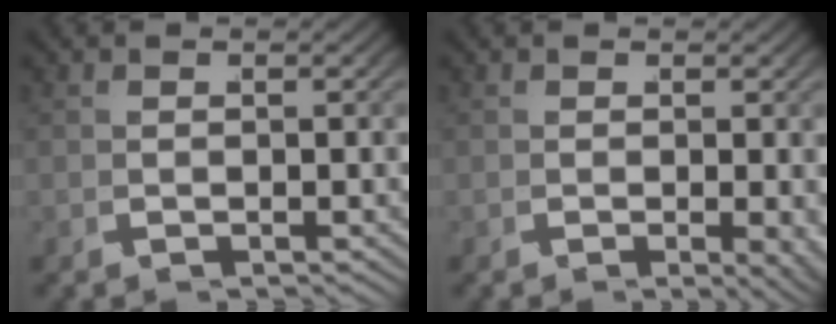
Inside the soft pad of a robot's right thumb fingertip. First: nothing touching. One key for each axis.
{"total": 2.1, "fx": -0.4, "fy": 0.7, "fz": 2.0, "tx": -0.023, "ty": -0.007, "tz": -0.003}